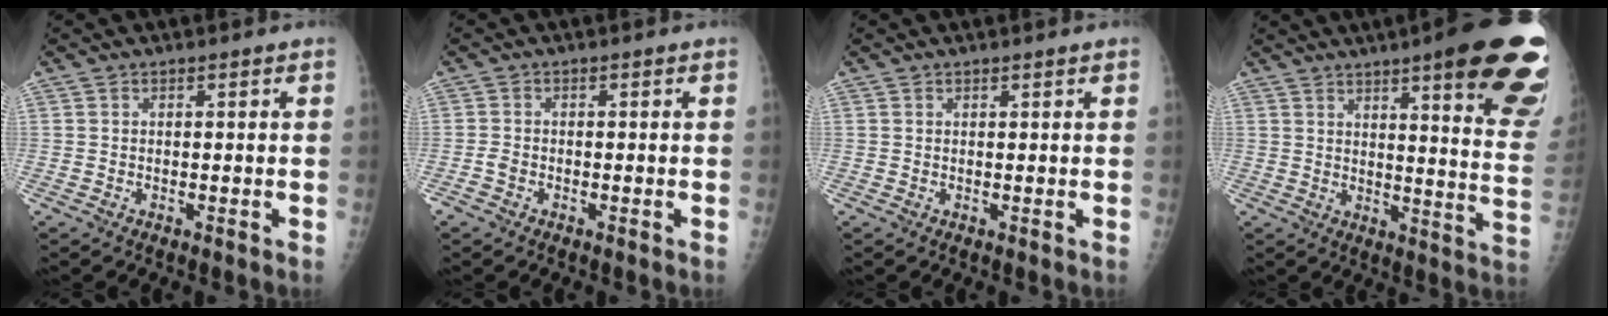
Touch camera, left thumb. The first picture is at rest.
{"total": 1.7, "force": [-0.9, 1.1, 0.9], "torque": [-0.020, 0.002, -0.020]}
{"total": 0.5, "force": [0.5, 0.1, 0.2], "torque": [-0.005, 0.000, 0.007]}
{"total": 24.1, "force": [14.6, 4.0, 18.7], "torque": [-0.192, -0.061, 0.180]}